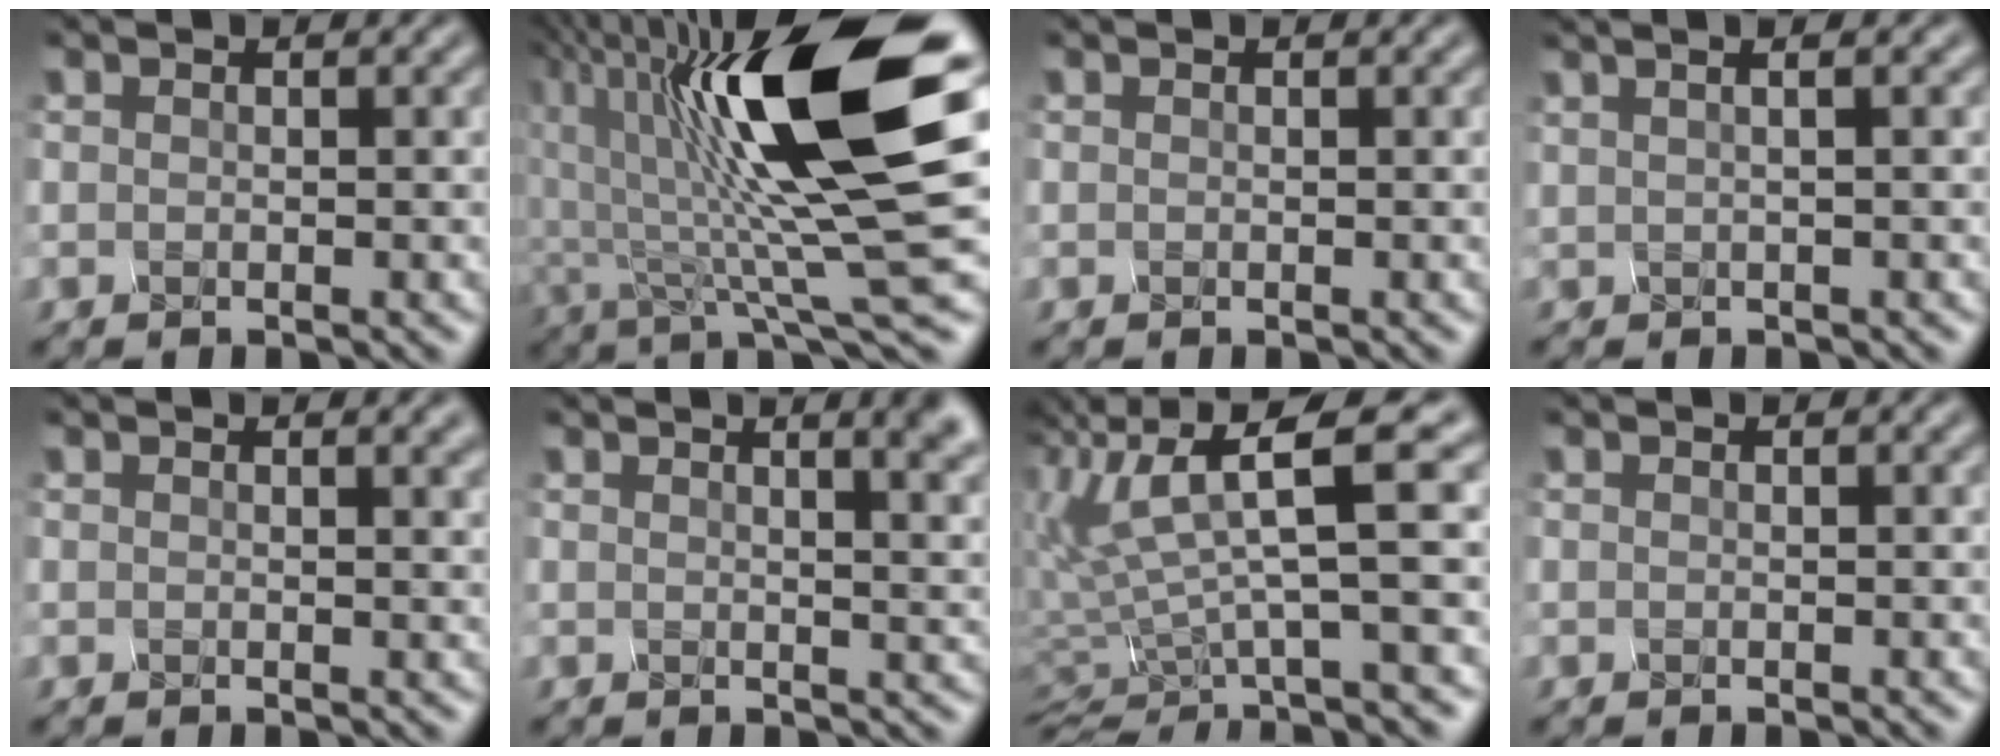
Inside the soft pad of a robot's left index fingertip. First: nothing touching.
{"total": 12.6, "force": [2.1, 1.7, 12.3], "torque": [-0.218, 0.003, 0.055]}
{"total": 0.0}
{"total": 2.6, "force": [1.4, 0.8, 2.1], "torque": [-0.014, 0.026, -0.002]}
{"total": 2.9, "force": [1.0, 1.2, 2.5], "torque": [-0.021, 0.025, 0.010]}
{"total": 5.8, "force": [2.1, 2.2, 5.0], "torque": [-0.015, 0.032, 0.019]}
{"total": 5.5, "force": [1.9, -0.7, 5.1], "torque": [-0.107, -0.002, 0.053]}
{"total": 0.0}